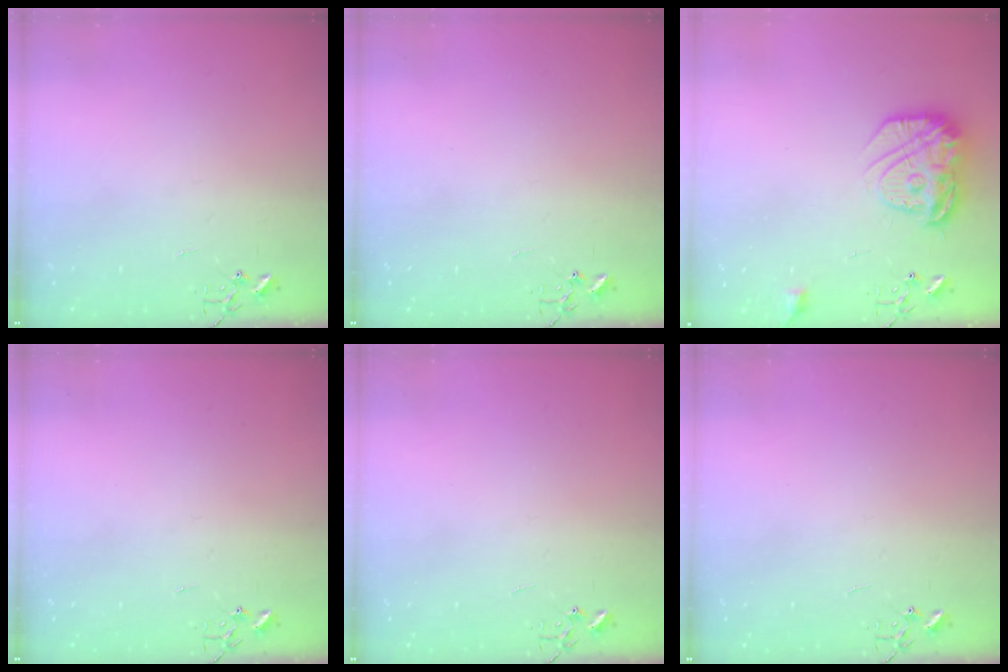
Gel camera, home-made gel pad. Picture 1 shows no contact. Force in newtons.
{"total": 0.0}
{"total": 18.4, "press": 18.3, "slide": 1.2}
{"total": 0.0}
{"total": 0.0}
{"total": 0.0}